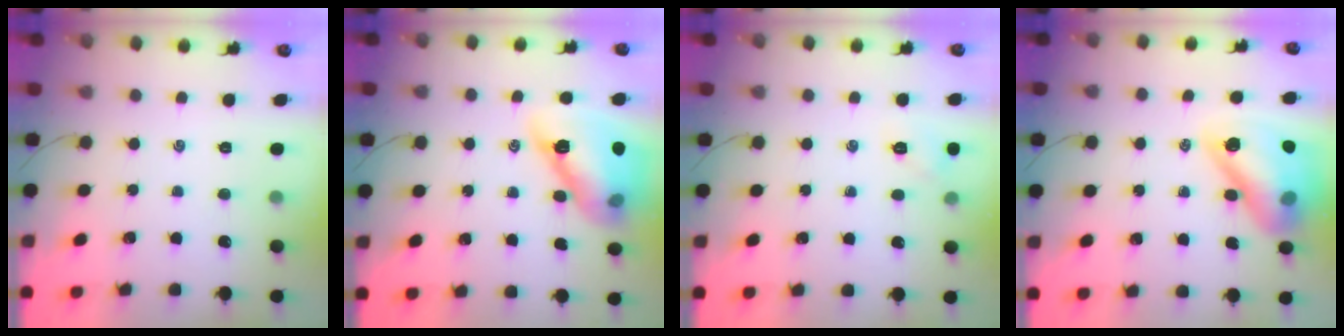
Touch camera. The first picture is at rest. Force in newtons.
{"total": 15.4, "press": 14.9, "slide": 3.6}
{"total": 5.0, "press": 4.8, "slide": 1.4}
{"total": 18.0, "press": 17.4, "slide": 4.6}